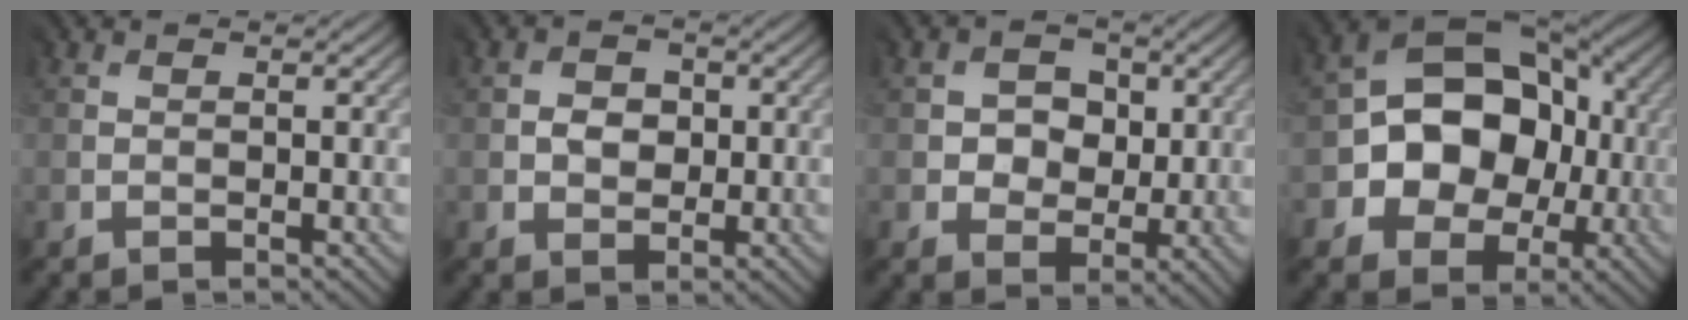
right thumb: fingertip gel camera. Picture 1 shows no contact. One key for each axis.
{"total": 2.0, "fx": 0.1, "fy": 2.0, "fz": 0.3, "tx": -0.007, "ty": -0.001, "tz": -0.001}
{"total": 4.4, "fx": 0.9, "fy": 3.9, "fz": 1.7, "tx": -0.035, "ty": -0.005, "tz": 0.011}
{"total": 12.5, "fx": -1.3, "fy": 10.1, "fz": 7.3, "tx": -0.104, "ty": 0.002, "tz": -0.033}